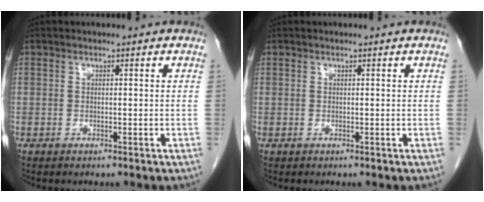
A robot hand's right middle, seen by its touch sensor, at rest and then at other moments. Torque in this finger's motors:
{"motor_torque": [0.17, -0.09, -0.02, 0.01]}